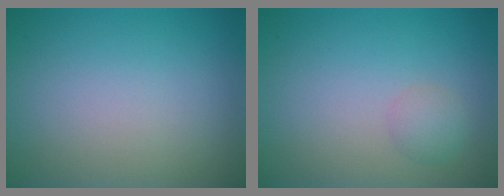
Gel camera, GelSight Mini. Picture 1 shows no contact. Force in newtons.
{"total": 1.4, "press": 1.4, "slide": 0.1}